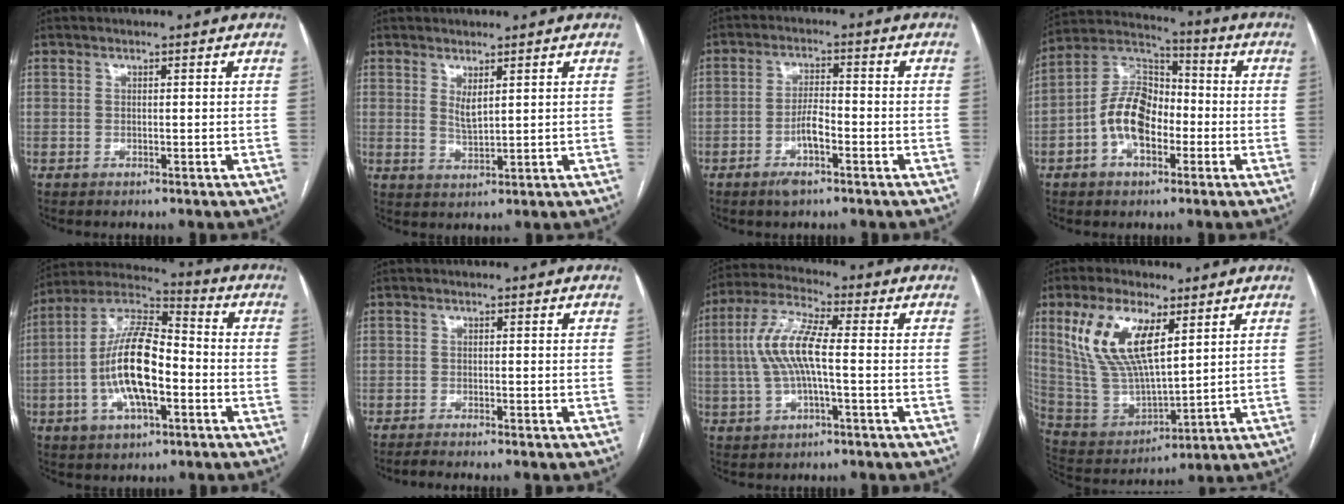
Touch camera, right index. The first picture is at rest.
{"total": 2.4, "force": [1.3, 0.5, 2.0], "torque": [-0.045, -0.011, 0.029]}
{"total": 4.8, "force": [-2.2, 1.1, 4.1], "torque": [-0.084, 0.003, -0.041]}
{"total": 11.2, "force": [-3.1, 6.5, 8.7], "torque": [-0.184, 0.033, -0.060]}
{"total": 15.0, "force": [-2.9, 5.5, 13.6], "torque": [-0.274, 0.017, -0.054]}
{"total": 1.8, "force": [-1.6, -0.5, 0.6], "torque": [-0.016, -0.005, -0.027]}
{"total": 9.5, "force": [-0.1, 1.9, 9.3], "torque": [-0.205, 0.015, -0.005]}
{"total": 14.6, "force": [6.6, 5.5, 11.8], "torque": [-0.255, 0.011, 0.139]}